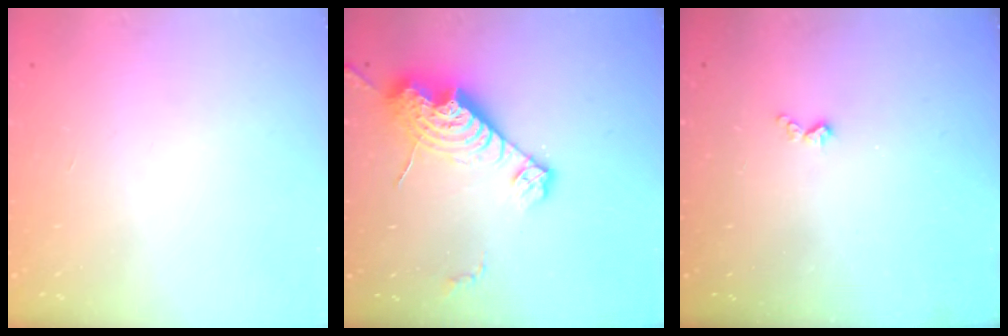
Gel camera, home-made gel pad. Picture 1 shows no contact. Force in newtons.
{"total": 15.5, "press": 15.4, "slide": 1.3}
{"total": 3.6, "press": 3.6, "slide": 0.5}